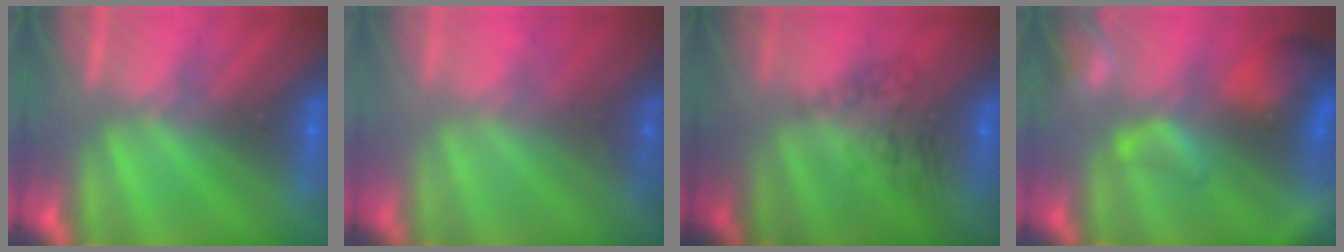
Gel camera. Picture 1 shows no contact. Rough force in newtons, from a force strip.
{"total": 1.1}
{"total": 2.6}
{"total": 7.9}